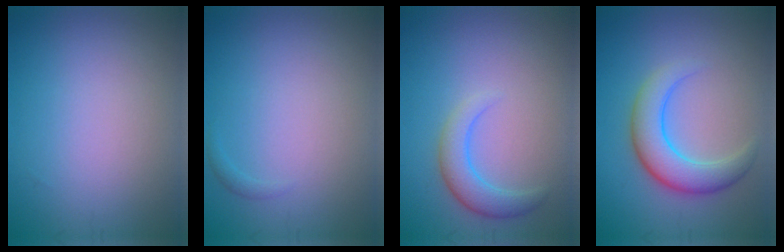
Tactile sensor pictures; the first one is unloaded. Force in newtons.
{"total": 0.5, "press": 0.5, "slide": 0.1}
{"total": 2.9, "press": 2.9, "slide": 0.1}
{"total": 5.0, "press": 5.0, "slide": 0.1}